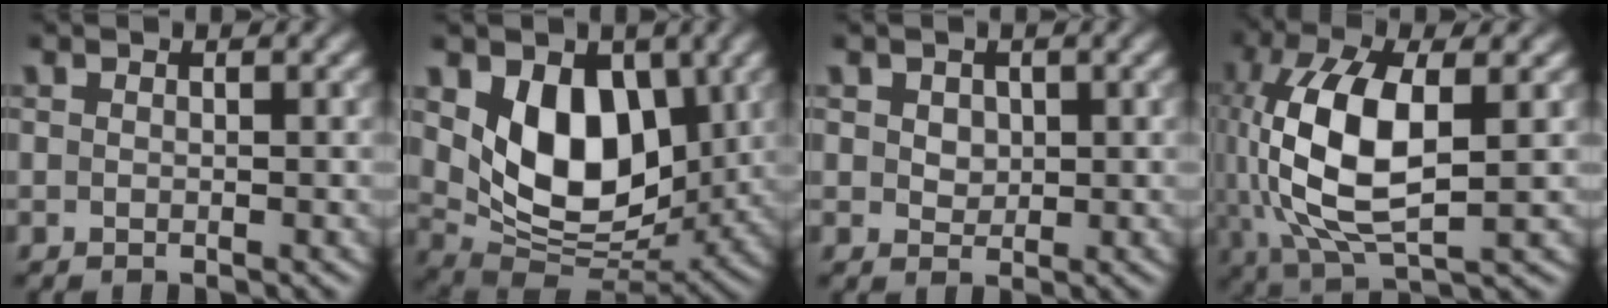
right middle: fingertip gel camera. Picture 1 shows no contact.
{"total": 9.0, "force": [2.0, 6.0, 6.4], "torque": [-0.109, -0.024, 0.033]}
{"total": 1.7, "force": [0.6, 1.4, 0.9], "torque": [-0.013, 0.005, 0.006]}
{"total": 10.6, "force": [0.6, 4.9, 9.4], "torque": [-0.200, 0.000, 0.013]}